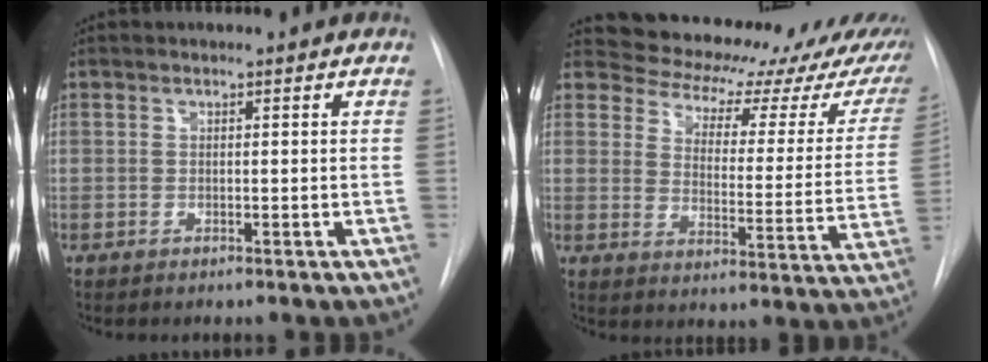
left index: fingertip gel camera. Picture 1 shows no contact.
{"total": 20.3, "force": [18.3, 7.0, 5.2], "torque": [-0.049, -0.052, 0.199]}